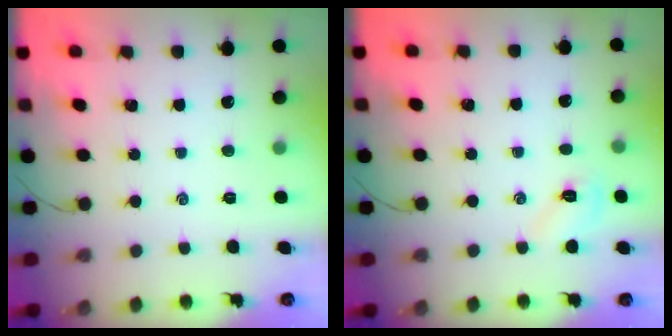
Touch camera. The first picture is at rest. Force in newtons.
{"total": 7.0, "press": 6.8, "slide": 1.5}